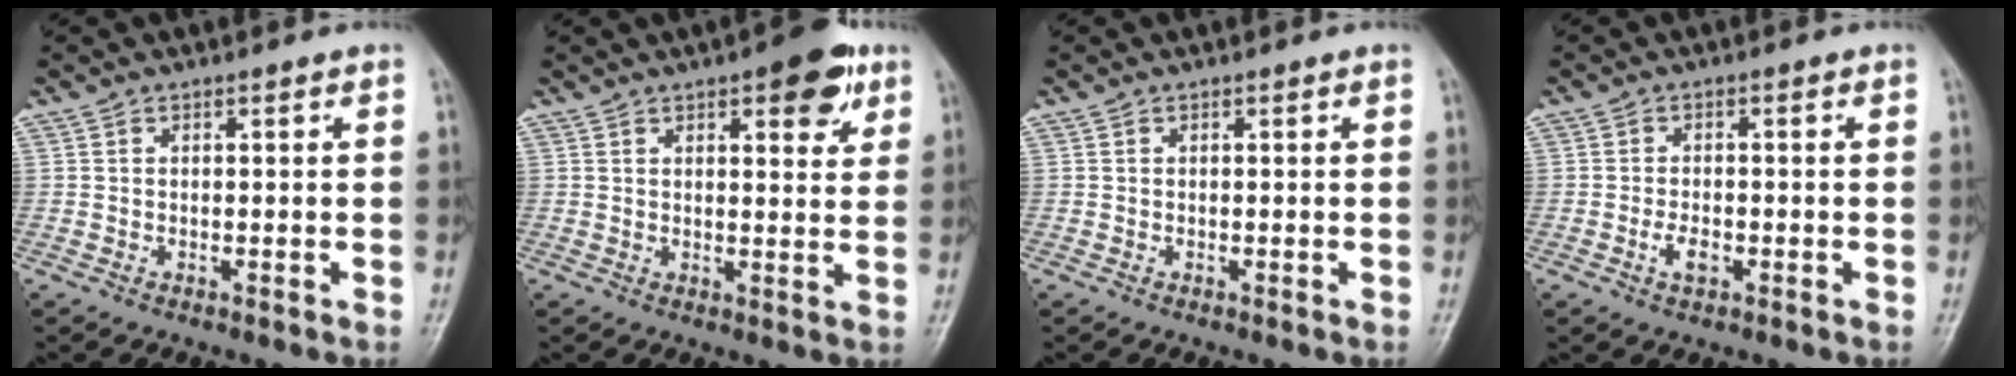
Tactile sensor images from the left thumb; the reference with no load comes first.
{"total": 8.4, "force": [4.4, 3.3, 6.4], "torque": [-0.059, -0.015, 0.052]}
{"total": 0.0}
{"total": 2.7, "force": [-1.0, 1.5, 2.0], "torque": [-0.037, 0.003, -0.020]}